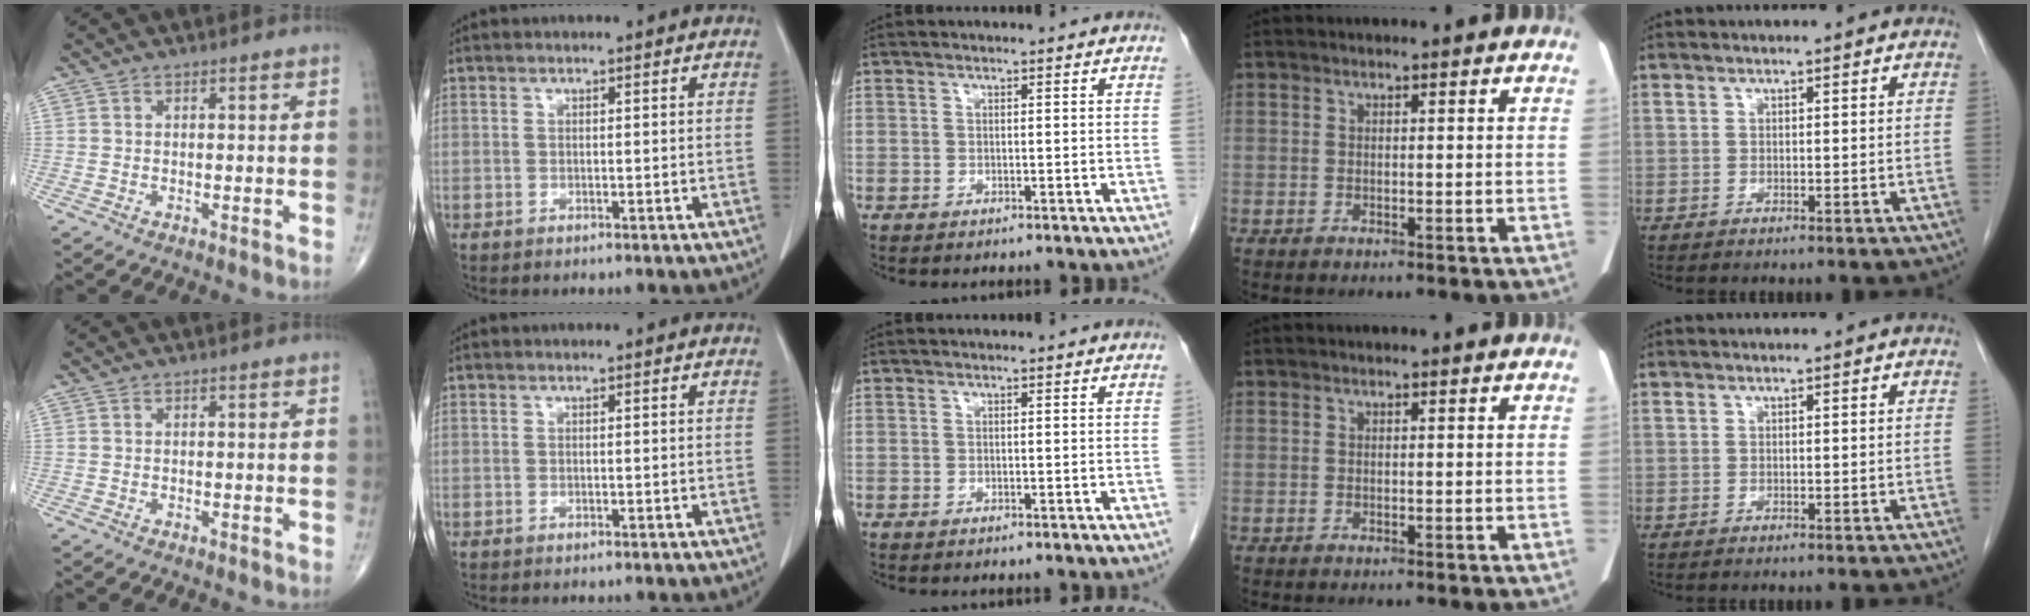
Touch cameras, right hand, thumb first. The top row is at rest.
{}